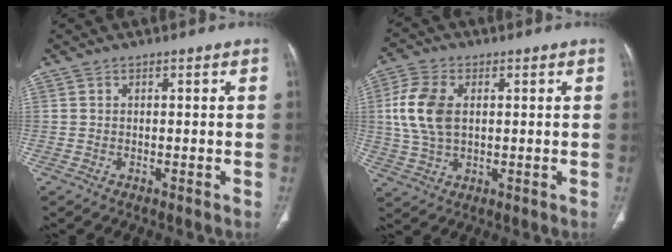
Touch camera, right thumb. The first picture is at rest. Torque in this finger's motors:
{"motor_torque": [0.31, -0.01, 0.80, -0.58, 0.21]}